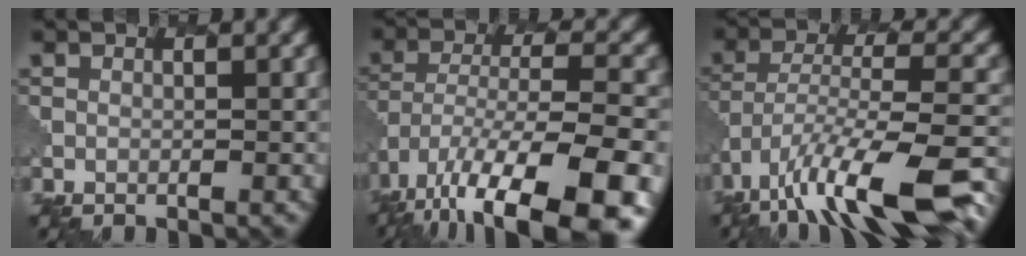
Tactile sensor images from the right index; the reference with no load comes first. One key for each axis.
{"total": 16.3, "fx": -10.7, "fy": 6.0, "fz": 10.7, "tx": -0.188, "ty": -0.041, "tz": -0.141}
{"total": 12.4, "fx": -8.0, "fy": 3.3, "fz": 8.9, "tx": -0.158, "ty": 0.003, "tz": -0.134}